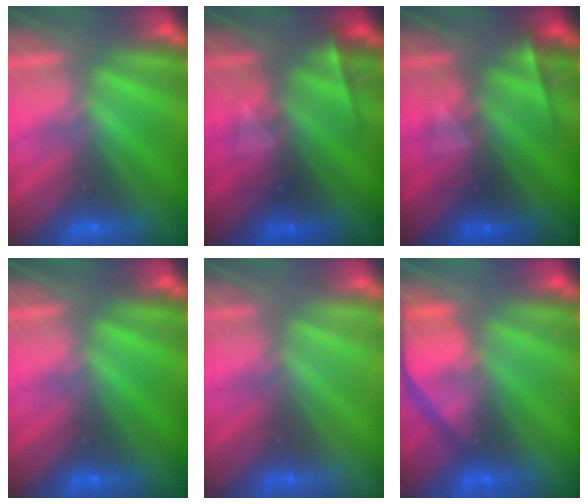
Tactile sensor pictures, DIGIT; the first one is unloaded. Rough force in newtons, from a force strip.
{"total": 2.3}
{"total": 2.3}
{"total": 0.0}
{"total": 2.9}
{"total": 4.4}